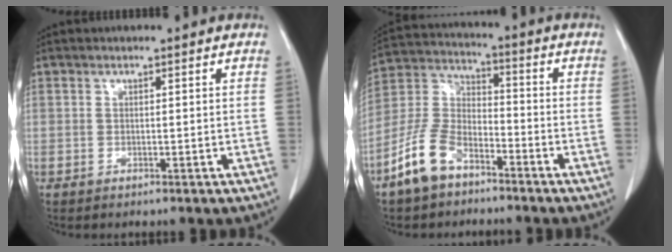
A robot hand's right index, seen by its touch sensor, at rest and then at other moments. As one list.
[{"total": 10.2, "force": [-6.7, 5.1, 5.7], "torque": [-0.142, 0.005, -0.139]}]